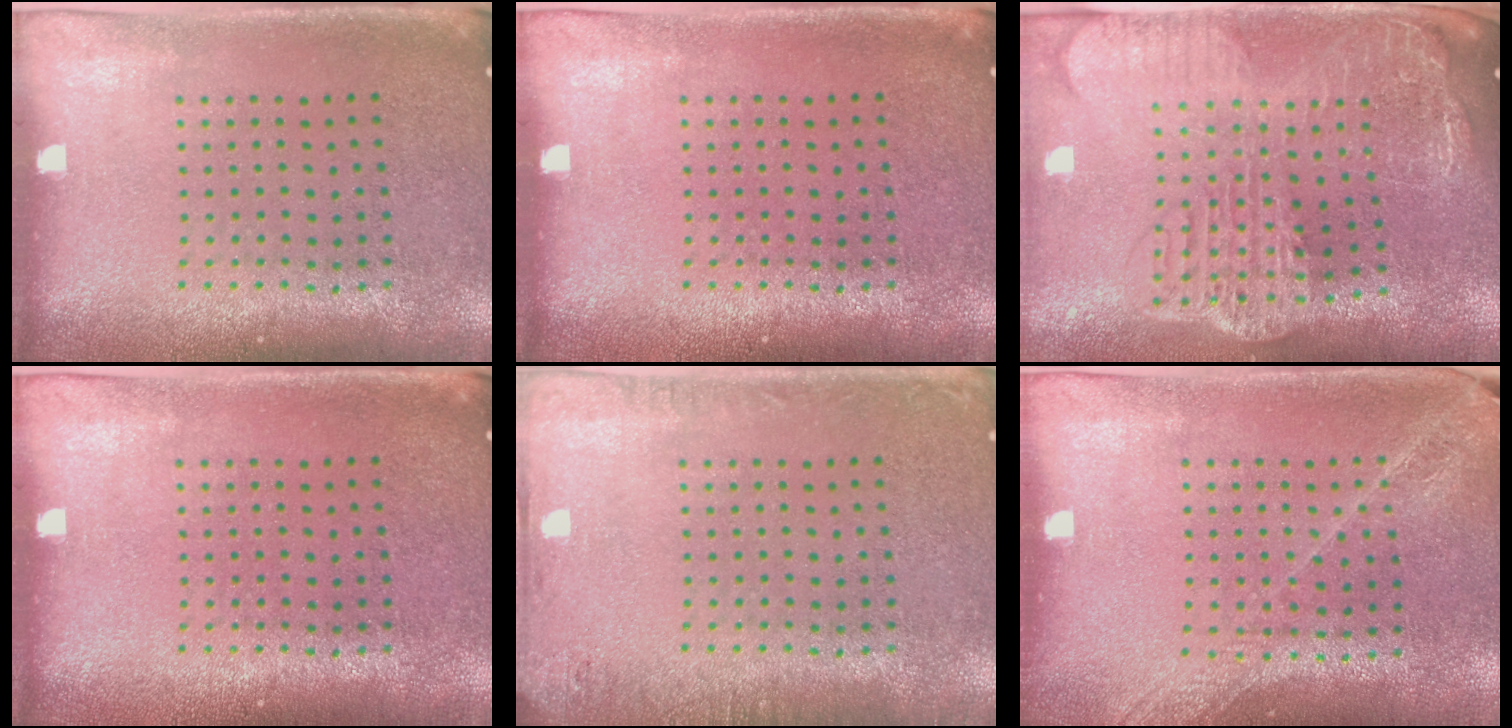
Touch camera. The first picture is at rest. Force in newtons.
{"total": 0.0}
{"total": 3.7, "press": 2.9, "slide": 2.2}
{"total": 0.0}
{"total": 1.5, "press": 1.5, "slide": 0.2}
{"total": 1.6, "press": 1.5, "slide": 0.4}